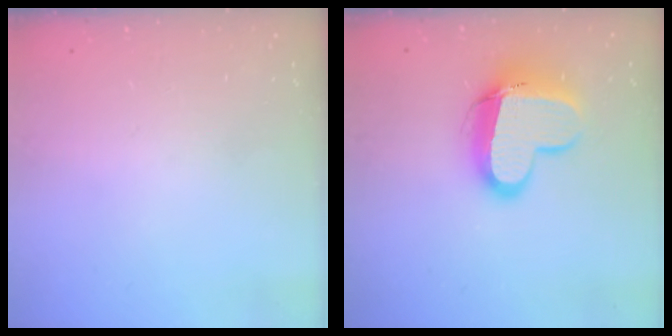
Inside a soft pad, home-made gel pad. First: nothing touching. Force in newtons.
{"total": 13.5, "press": 13.5, "slide": 1.4}